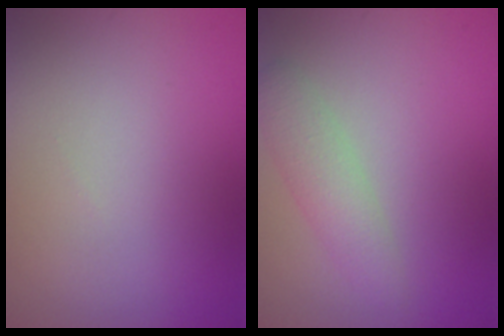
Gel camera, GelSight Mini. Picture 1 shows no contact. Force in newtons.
{"total": 2.5, "press": 2.5, "slide": 0.2}